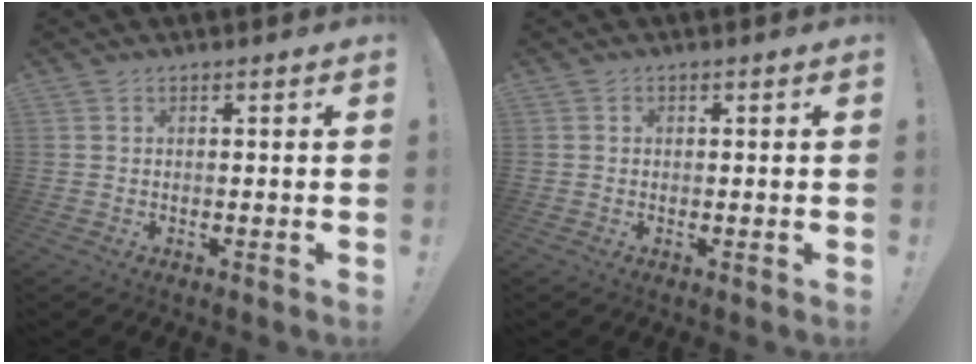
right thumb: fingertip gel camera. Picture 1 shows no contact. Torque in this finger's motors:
{"motor_torque": [0.09, 0.22, 0.16, 0.00, 0.00]}